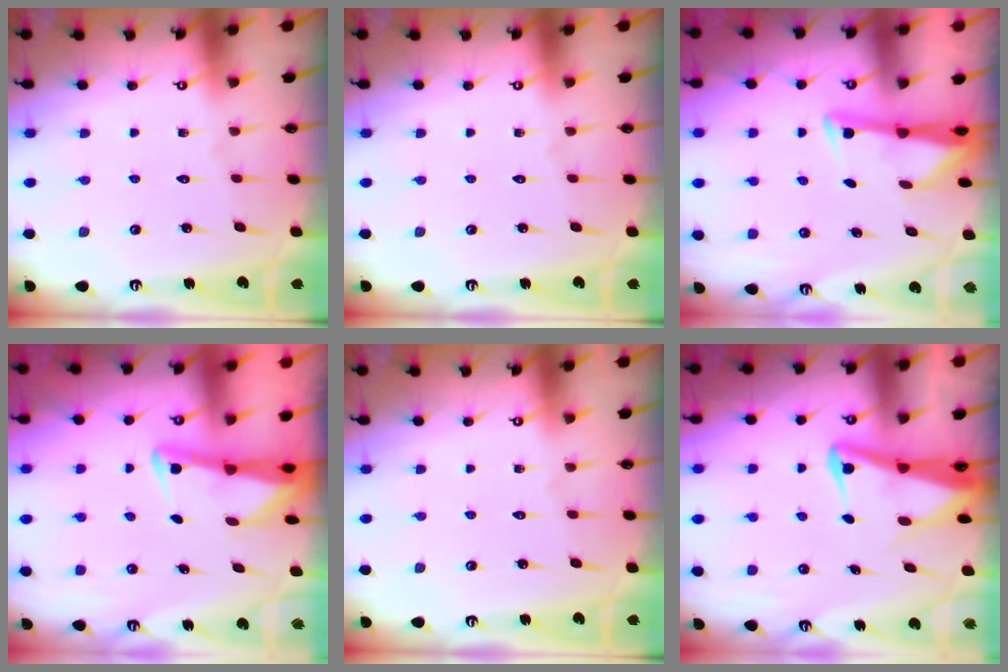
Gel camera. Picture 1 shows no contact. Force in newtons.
{"total": 0.0}
{"total": 3.2, "press": 3.1, "slide": 0.4}
{"total": 3.0, "press": 3.0, "slide": 0.3}
{"total": 0.0}
{"total": 4.8, "press": 4.7, "slide": 0.6}